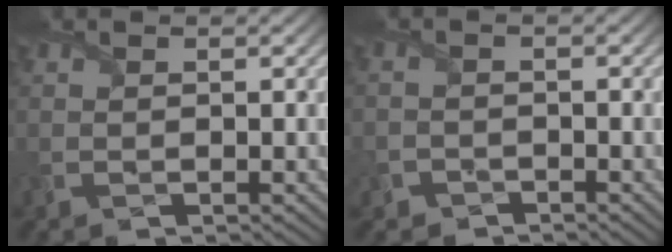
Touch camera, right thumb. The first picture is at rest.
{"total": 2.3, "force": [-2.0, 1.2, 0.1], "torque": [0.002, 0.000, -0.044]}